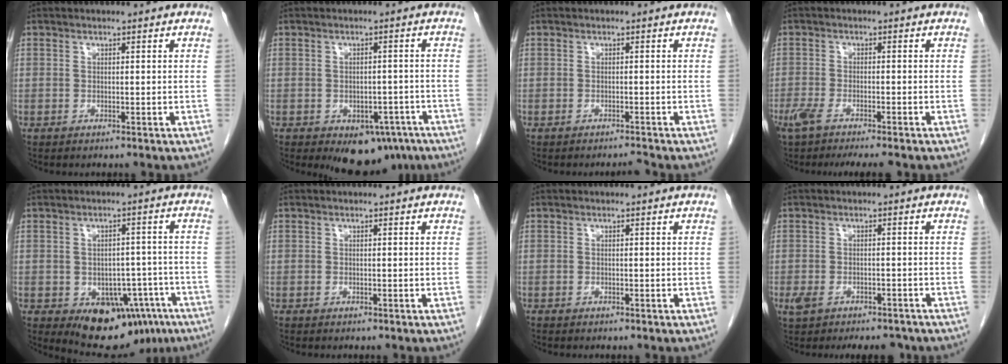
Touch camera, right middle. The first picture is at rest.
{"total": 7.6, "force": [-4.9, 4.2, 4.1], "torque": [-0.035, 0.005, -0.060]}
{"total": 0.9, "force": [-0.9, -0.2, 0.1], "torque": [-0.001, -0.004, -0.011]}
{"total": 9.1, "force": [-7.3, 1.3, 5.3], "torque": [-0.083, -0.009, -0.113]}
{"total": 12.5, "force": [-7.1, 7.2, 7.4], "torque": [-0.082, 0.011, -0.089]}
{"total": 0.0}
{"total": 0.0}
{"total": 7.6, "force": [-5.8, 3.4, 3.5], "torque": [-0.054, 0.010, -0.079]}